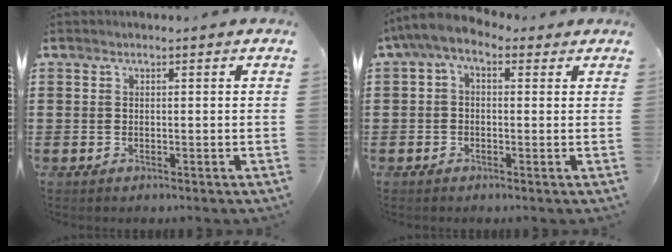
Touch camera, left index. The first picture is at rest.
{"total": 3.5, "force": [0.9, 1.6, 3.0], "torque": [-0.068, 0.002, 0.010]}